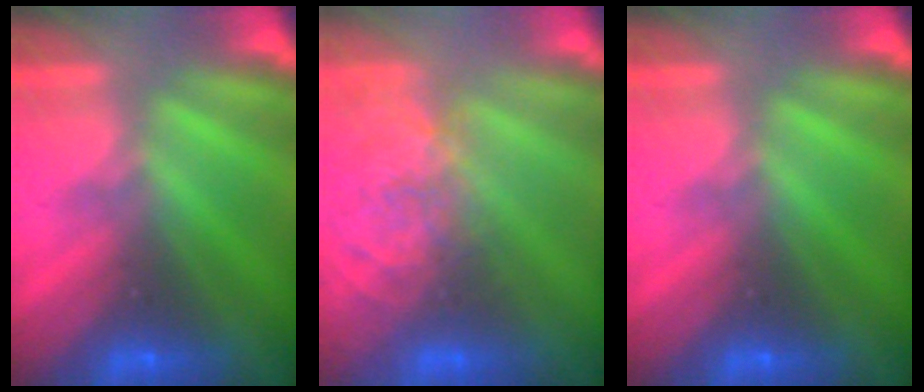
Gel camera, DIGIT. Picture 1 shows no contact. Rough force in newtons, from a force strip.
{"total": 3.8}
{"total": 0.0}